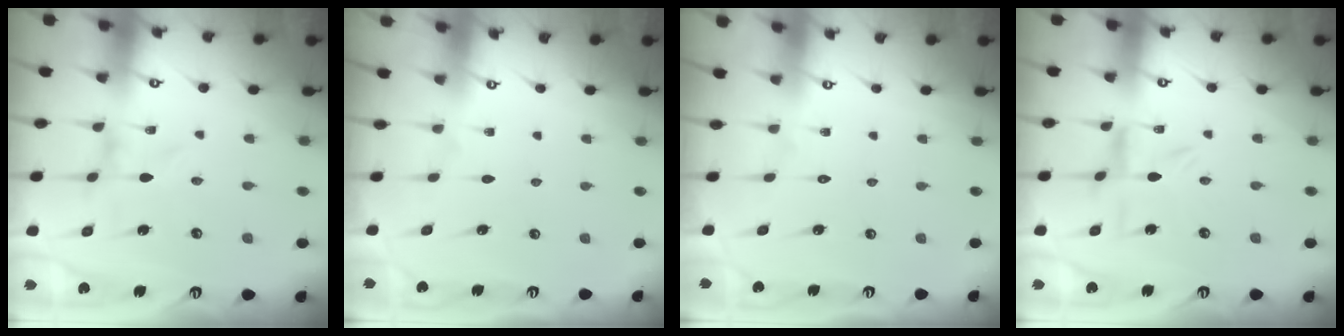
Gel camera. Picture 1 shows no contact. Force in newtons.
{"total": 1.6, "press": 1.6, "slide": 0.1}
{"total": 1.6, "press": 1.6, "slide": 0.1}
{"total": 2.1, "press": 2.1, "slide": 0.2}